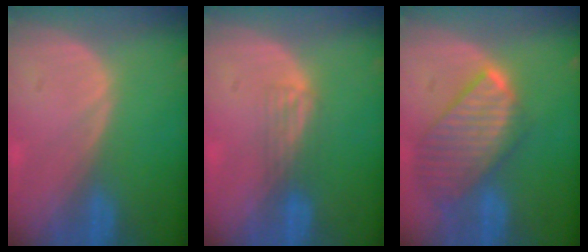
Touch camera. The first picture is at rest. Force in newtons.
{"total": 2.5, "press": 2.2, "slide": 1.3}
{"total": 9.8, "press": 8.4, "slide": 5.0}